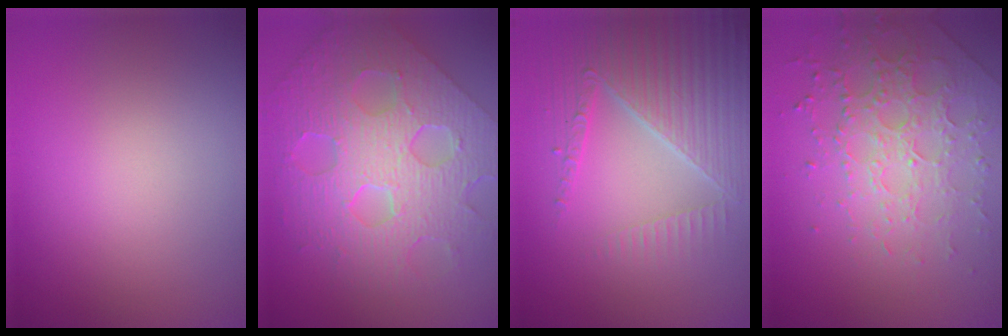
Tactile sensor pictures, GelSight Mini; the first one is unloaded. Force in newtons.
{"total": 8.4, "press": 6.7, "slide": 5.0}
{"total": 5.3, "press": 4.5, "slide": 2.9}
{"total": 3.9, "press": 3.7, "slide": 1.0}